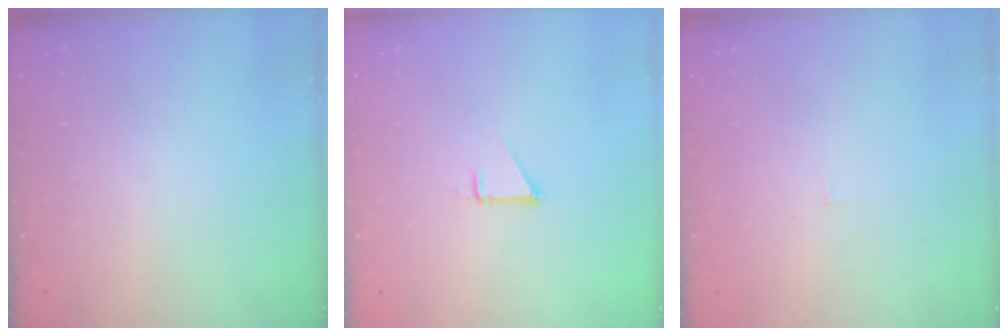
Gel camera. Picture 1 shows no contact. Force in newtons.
{"total": 2.3, "press": 2.3, "slide": 0.1}
{"total": 1.9, "press": 1.9, "slide": 0.1}